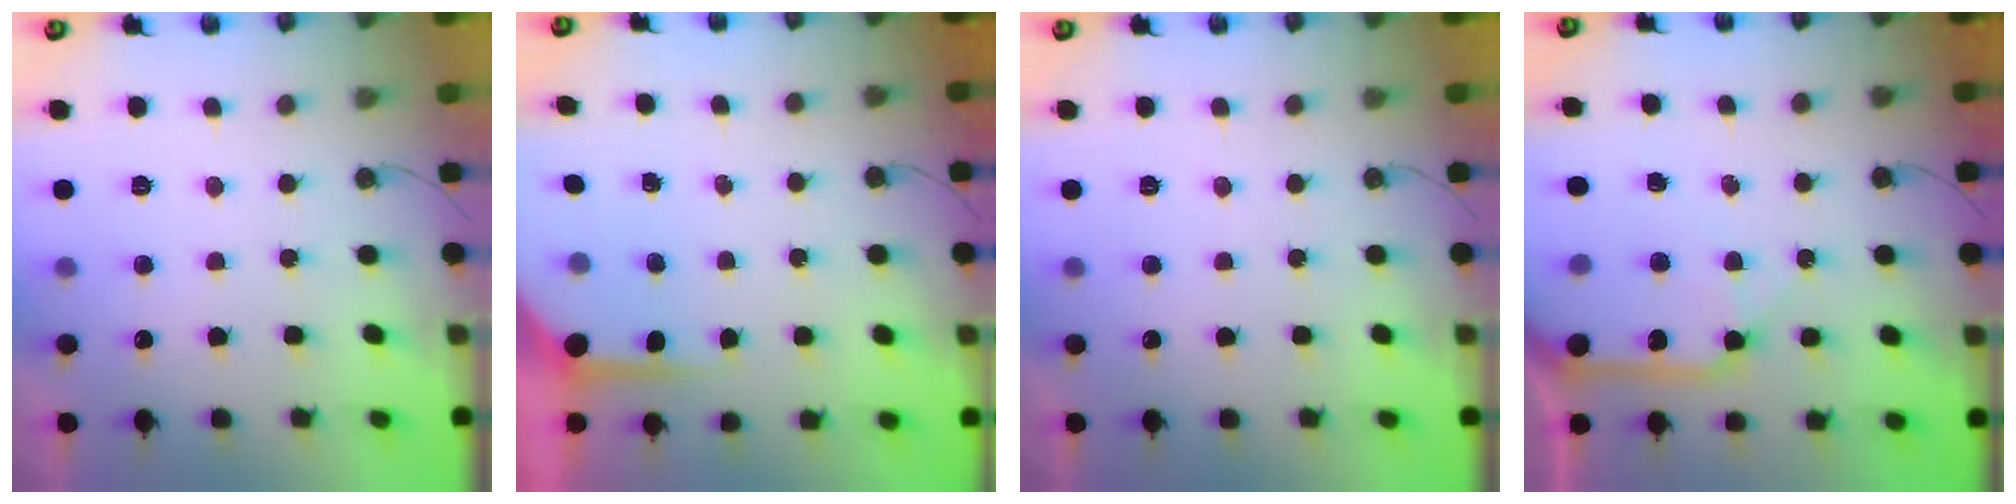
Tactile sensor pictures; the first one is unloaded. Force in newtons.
{"total": 7.1, "press": 7.1, "slide": 0.5}
{"total": 0.0}
{"total": 12.0, "press": 11.9, "slide": 1.6}